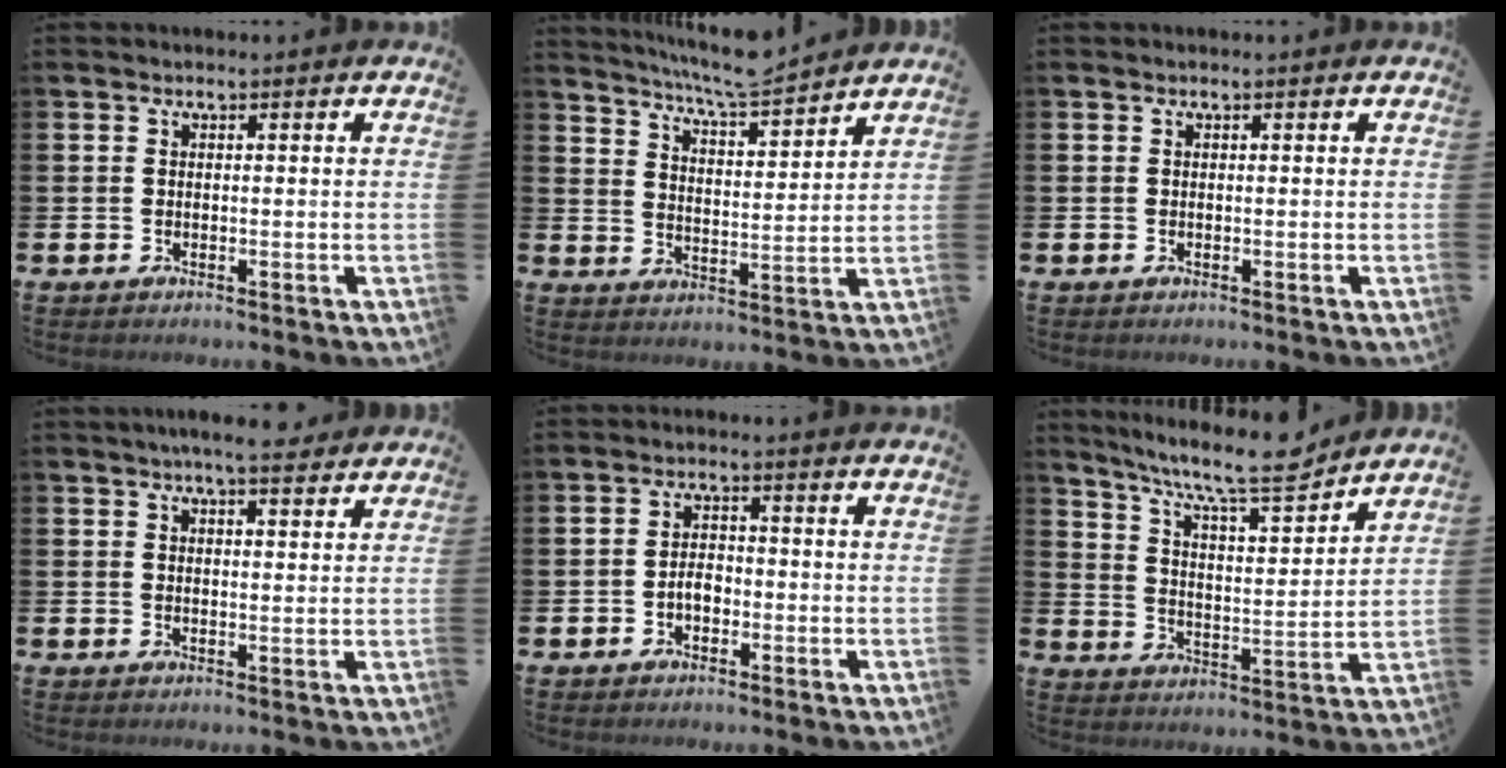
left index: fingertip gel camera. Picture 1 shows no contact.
{"total": 7.0, "force": [6.8, 0.1, 1.6], "torque": [-0.058, -0.040, 0.122]}
{"total": 0.0}
{"total": 4.7, "force": [4.3, 0.5, 1.8], "torque": [-0.034, -0.016, 0.074]}
{"total": 2.5, "force": [-0.8, 1.6, 1.7], "torque": [-0.032, 0.005, -0.019]}
{"total": 10.8, "force": [9.4, 1.5, 5.0], "torque": [-0.117, -0.059, 0.160]}